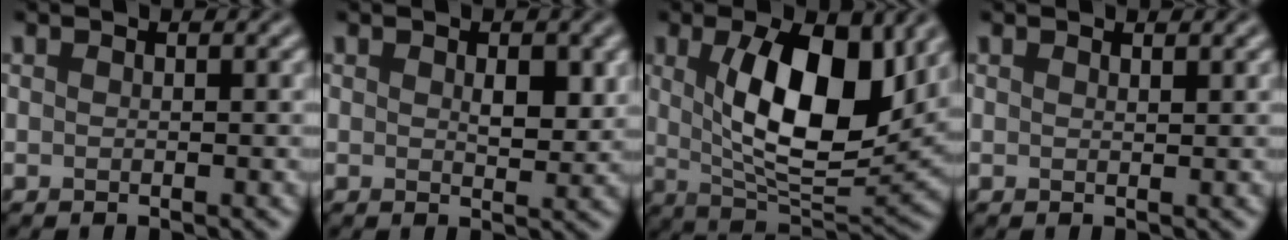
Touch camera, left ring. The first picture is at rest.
{"total": 2.4, "force": [0.6, 1.2, 2.0], "torque": [-0.028, -0.005, 0.015]}
{"total": 10.5, "force": [2.4, 4.4, 9.2], "torque": [-0.147, -0.006, 0.042]}
{"total": 0.6, "force": [0.5, 0.1, 0.2], "torque": [-0.001, -0.001, 0.011]}